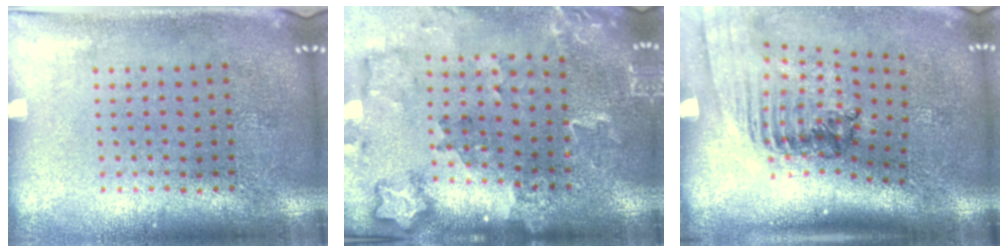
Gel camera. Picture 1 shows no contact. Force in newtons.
{"total": 1.8, "press": 1.8, "slide": 0.0}
{"total": 1.7, "press": 1.4, "slide": 1.0}